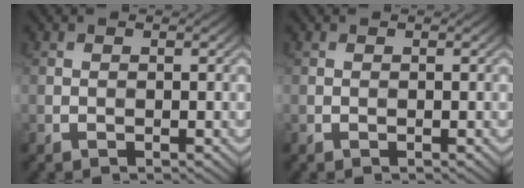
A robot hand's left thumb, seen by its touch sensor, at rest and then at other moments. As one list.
[{"total": 0.0}]